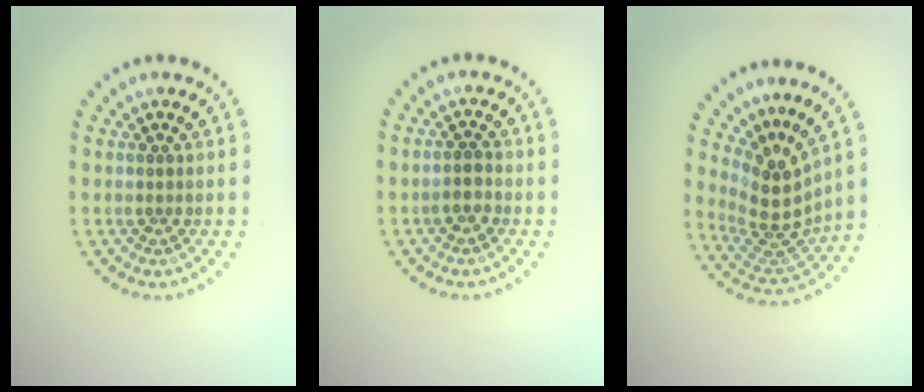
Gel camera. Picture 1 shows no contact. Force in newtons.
{"total": 1.5, "press": 1.2, "slide": 0.8}
{"total": 4.0, "press": 2.7, "slide": 2.9}